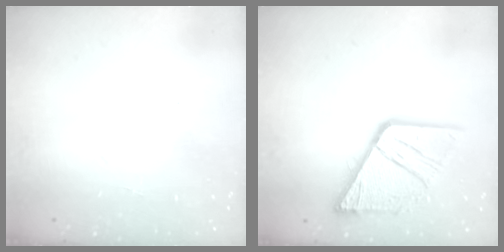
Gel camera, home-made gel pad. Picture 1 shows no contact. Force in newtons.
{"total": 17.2, "press": 17.1, "slide": 1.9}